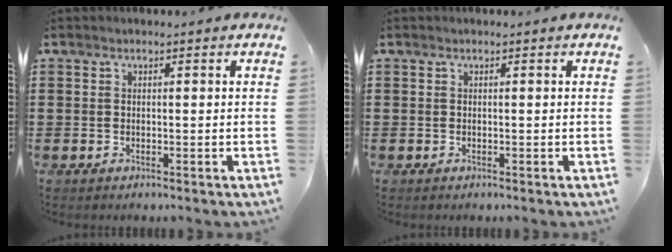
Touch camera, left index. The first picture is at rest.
{"total": 0.0}